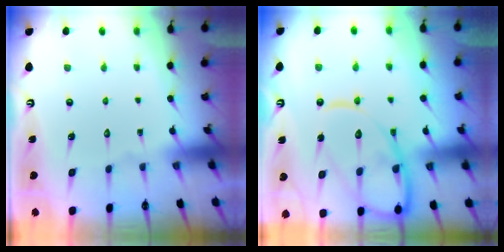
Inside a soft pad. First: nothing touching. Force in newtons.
{"total": 15.5, "press": 15.5, "slide": 1.6}